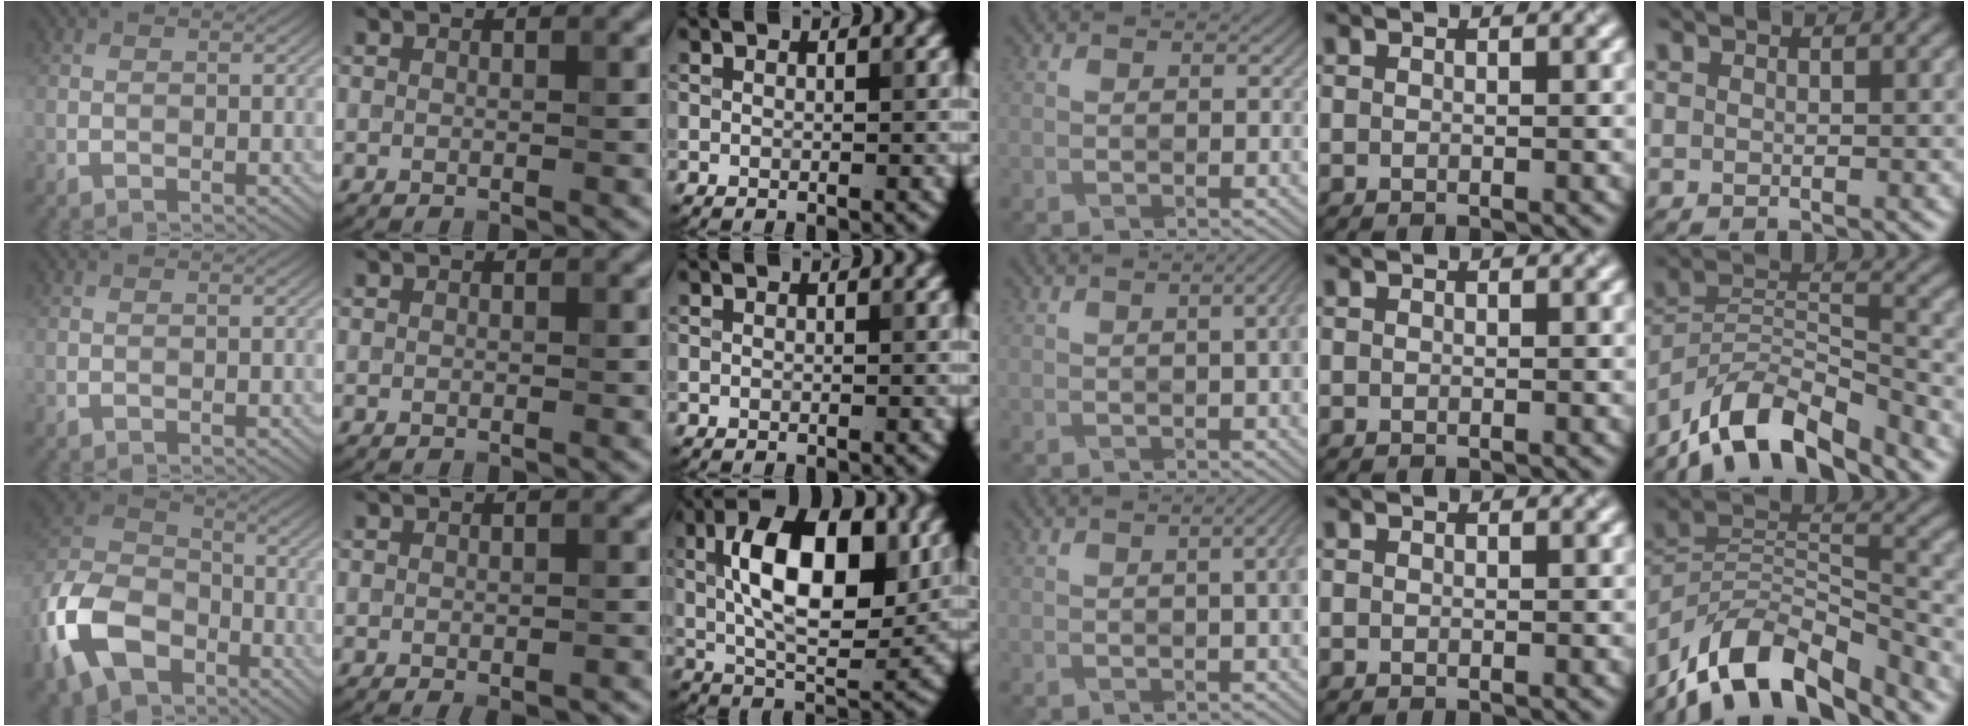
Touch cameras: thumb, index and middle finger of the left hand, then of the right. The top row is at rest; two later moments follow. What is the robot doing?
{"motion": "wrap", "object": "ribbon"}